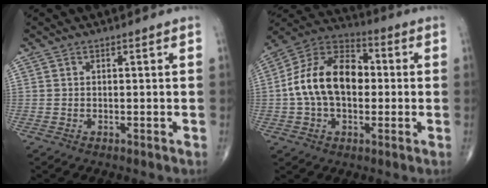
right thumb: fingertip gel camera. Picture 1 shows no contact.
{"total": 16.7, "force": [0.1, 10.7, 12.8], "torque": [-0.210, 0.034, -0.010]}